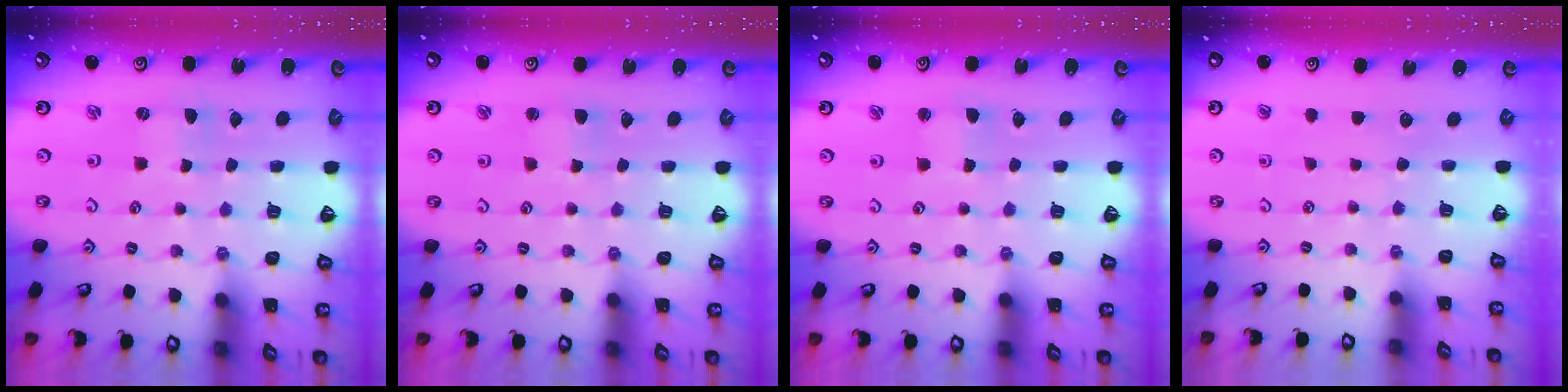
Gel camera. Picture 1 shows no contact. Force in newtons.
{"total": 2.5, "press": 2.5, "slide": 0.1}
{"total": 1.2, "press": 1.2, "slide": 0.2}
{"total": 0.0}